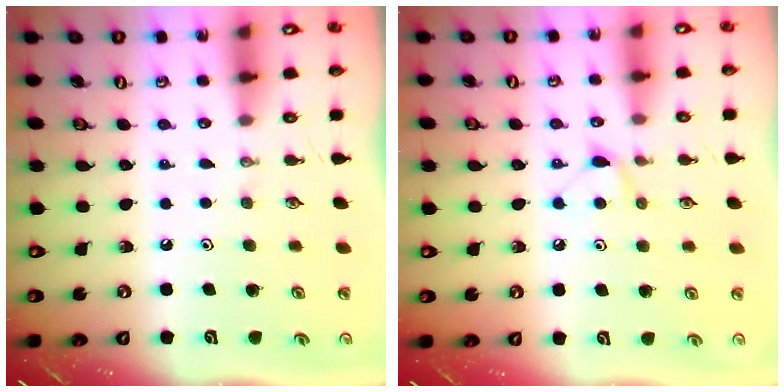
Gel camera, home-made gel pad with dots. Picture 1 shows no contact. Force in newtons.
{"total": 4.9, "press": 4.9, "slide": 0.6}